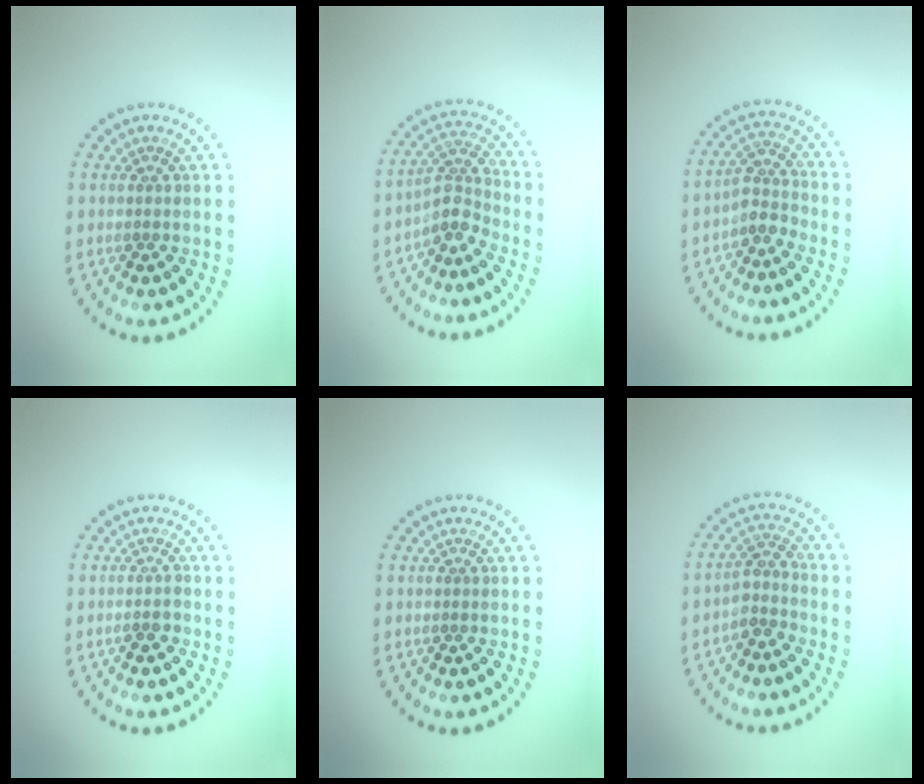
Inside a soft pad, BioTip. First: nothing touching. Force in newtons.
{"total": 2.9, "press": 2.2, "slide": 1.9}
{"total": 2.6, "press": 2.1, "slide": 1.6}
{"total": 1.1, "press": 1.0, "slide": 0.6}
{"total": 0.0}
{"total": 2.5, "press": 2.0, "slide": 1.5}